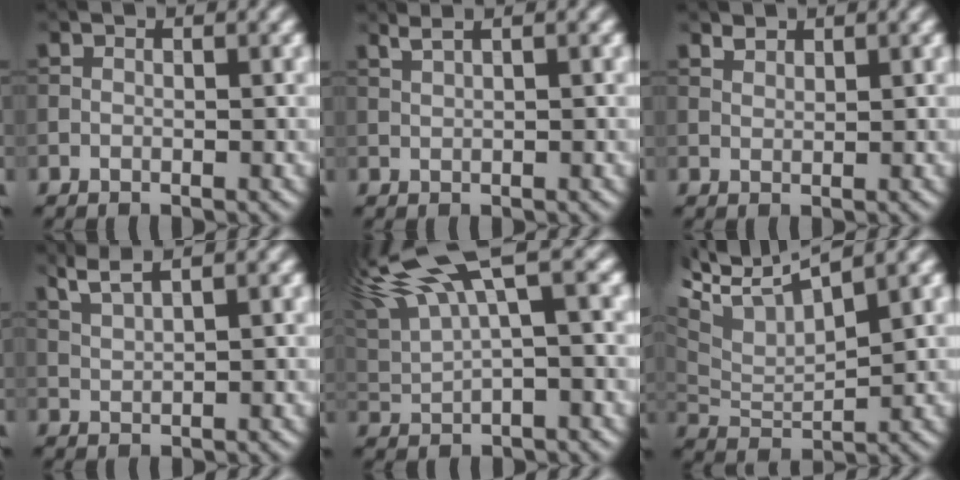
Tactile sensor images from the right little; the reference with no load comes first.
{"total": 2.0, "force": [1.4, 0.6, 1.3], "torque": [-0.020, 0.004, 0.014]}
{"total": 1.0, "force": [0.9, 0.4, 0.2], "torque": [-0.006, -0.003, 0.019]}
{"total": 2.8, "force": [2.0, 0.5, 1.9], "torque": [-0.037, 0.008, 0.042]}
{"total": 8.3, "force": [4.5, 2.1, 6.7], "torque": [-0.138, 0.026, 0.078]}
{"total": 8.0, "force": [4.7, 2.7, 5.9], "torque": [-0.130, 0.018, 0.084]}